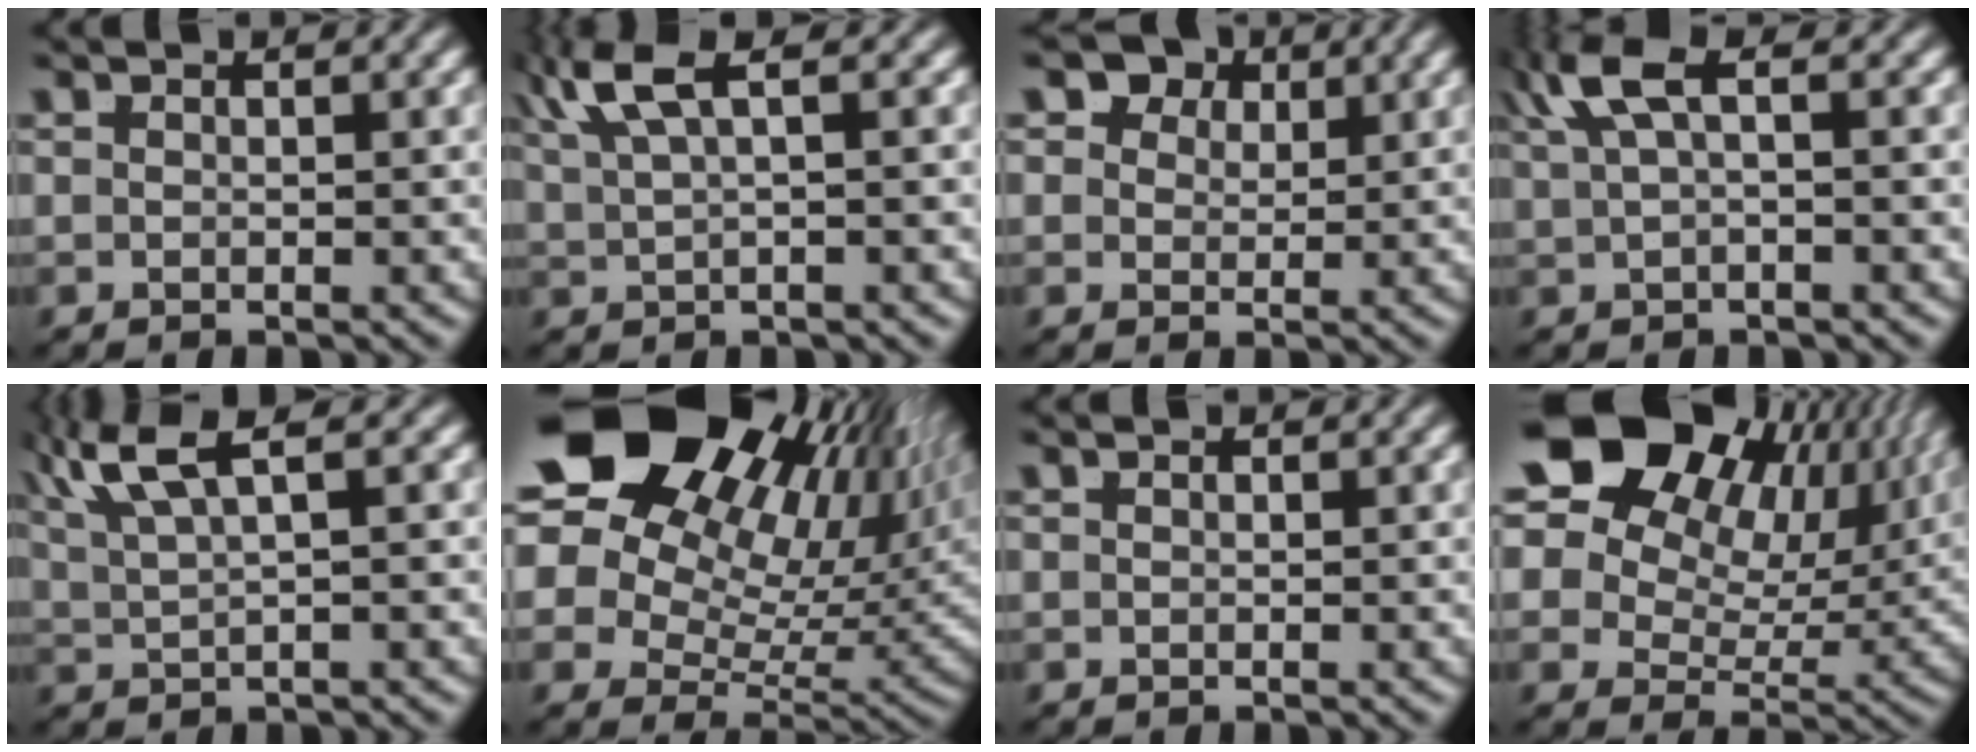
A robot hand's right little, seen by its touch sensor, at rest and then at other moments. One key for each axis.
{"total": 4.3, "fx": 2.4, "fy": 0.9, "fz": 3.5, "tx": -0.060, "ty": 0.010, "tz": 0.047}
{"total": 7.8, "fx": 3.1, "fy": 6.1, "fz": 3.8, "tx": -0.066, "ty": 0.000, "tz": 0.042}
{"total": 3.8, "fx": 1.7, "fy": 0.9, "fz": 3.3, "tx": -0.062, "ty": 0.009, "tz": 0.035}
{"total": 4.7, "fx": 2.8, "fy": 1.1, "fz": 3.6, "tx": -0.064, "ty": 0.008, "tz": 0.054}
{"total": 21.4, "fx": 5.7, "fy": 14.8, "fz": 14.4, "tx": -0.246, "ty": 0.007, "tz": 0.073}
{"total": 0.0}
{"total": 18.5, "fx": 5.0, "fy": 13.1, "fz": 12.1, "tx": -0.210, "ty": 0.015, "tz": 0.059}